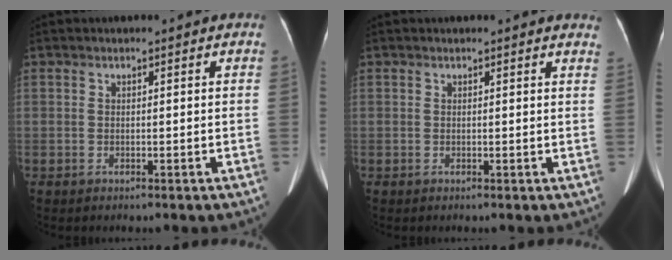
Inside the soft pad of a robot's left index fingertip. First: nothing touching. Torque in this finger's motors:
{"motor_torque": [0.01, -0.04, -0.01, -0.01]}